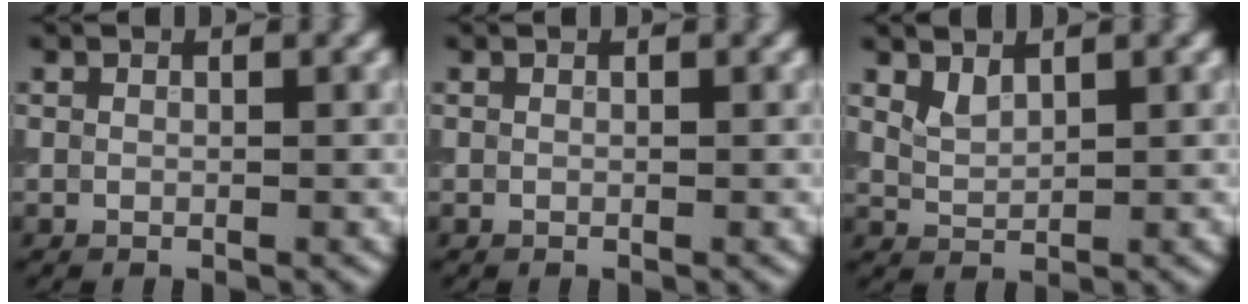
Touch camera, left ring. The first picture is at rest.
{"total": 0.0}
{"total": 1.5, "force": [1.2, 0.5, 0.7], "torque": [-0.019, 0.000, 0.031]}